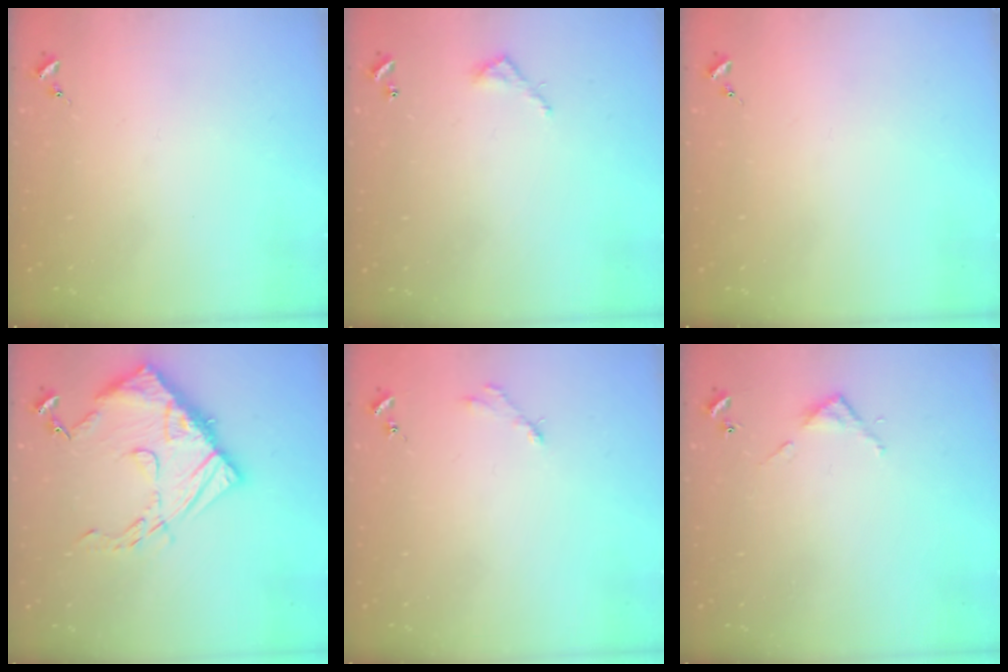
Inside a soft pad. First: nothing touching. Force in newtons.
{"total": 3.9, "press": 3.9, "slide": 0.3}
{"total": 0.0}
{"total": 15.2, "press": 15.1, "slide": 1.4}
{"total": 2.5, "press": 2.5, "slide": 0.3}
{"total": 3.2, "press": 3.2, "slide": 0.2}